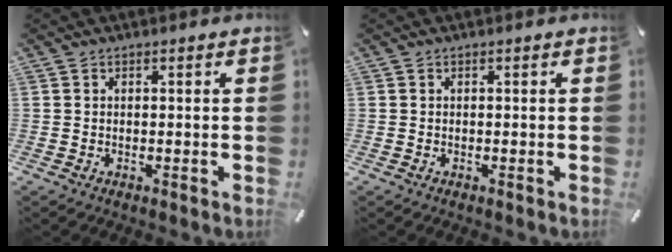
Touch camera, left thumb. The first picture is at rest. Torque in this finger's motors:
{"motor_torque": [-0.01, 0.01, 0.00, 0.00, 0.00]}